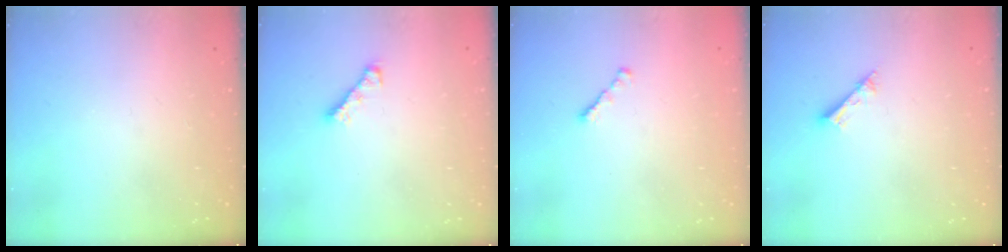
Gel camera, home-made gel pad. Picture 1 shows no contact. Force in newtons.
{"total": 3.5, "press": 3.4, "slide": 0.7}
{"total": 1.3, "press": 1.2, "slide": 0.5}
{"total": 2.6, "press": 2.6, "slide": 0.1}